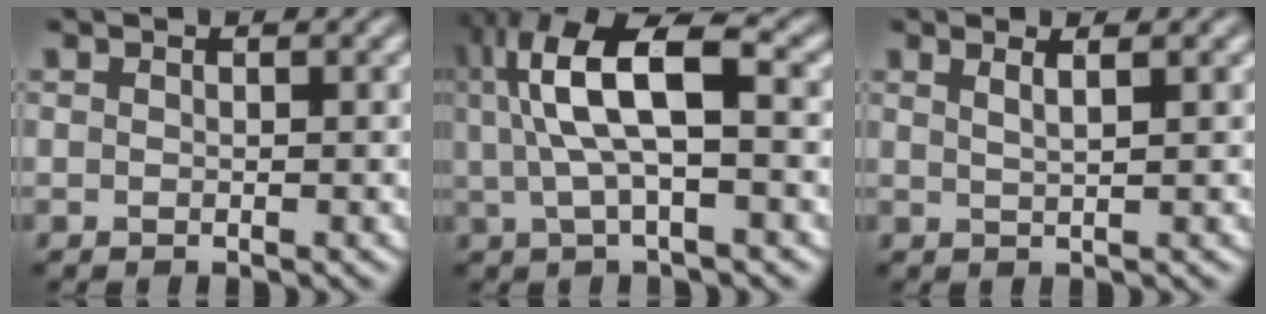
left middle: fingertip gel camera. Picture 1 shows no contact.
{"total": 8.3, "force": [1.1, 2.9, 7.7], "torque": [-0.158, 0.014, 0.017]}
{"total": 1.9, "force": [0.9, 0.6, 1.5], "torque": [-0.018, 0.008, 0.005]}